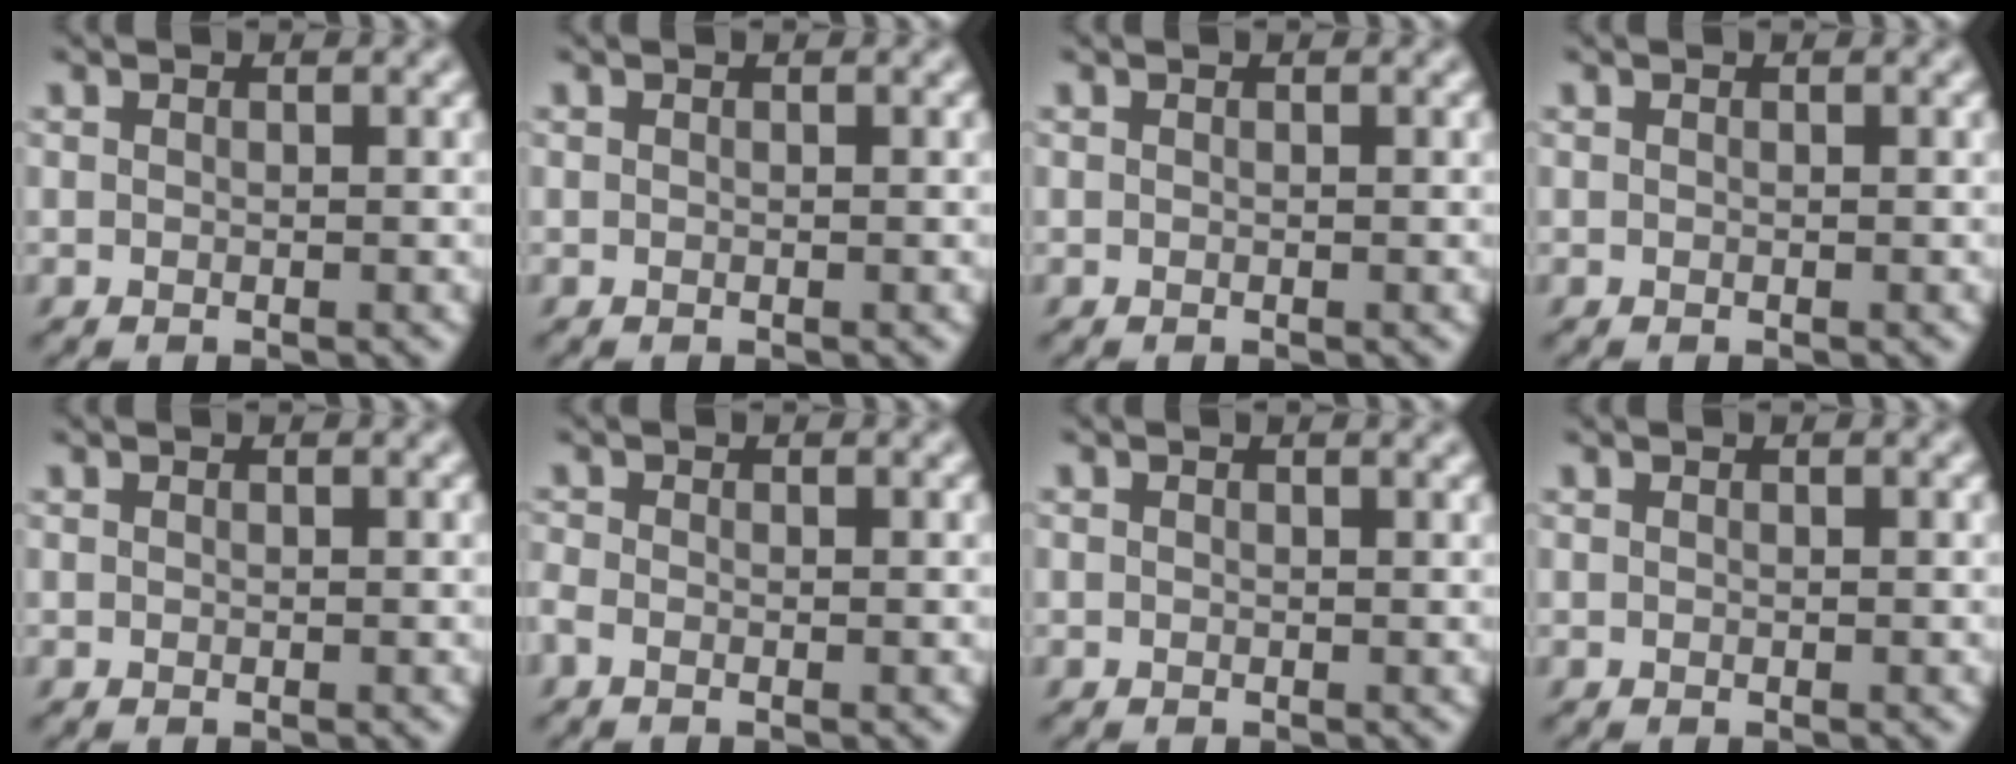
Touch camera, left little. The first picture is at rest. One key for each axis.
{"total": 0.0}
{"total": 0.0}
{"total": 0.0}
{"total": 0.0}
{"total": 1.0, "fx": -0.5, "fy": 0.5, "fz": 0.7, "tx": -0.018, "ty": 0.002, "tz": -0.014}
{"total": 0.8, "fx": 0.2, "fy": 0.7, "fz": 0.1, "tx": 0.002, "ty": -0.001, "tz": 0.000}
{"total": 0.0}